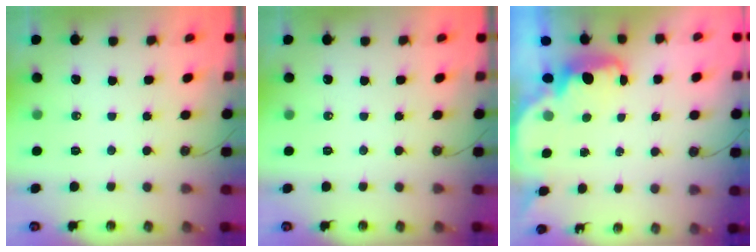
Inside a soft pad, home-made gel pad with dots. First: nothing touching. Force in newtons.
{"total": 0.0}
{"total": 2.2, "press": 2.1, "slide": 0.7}